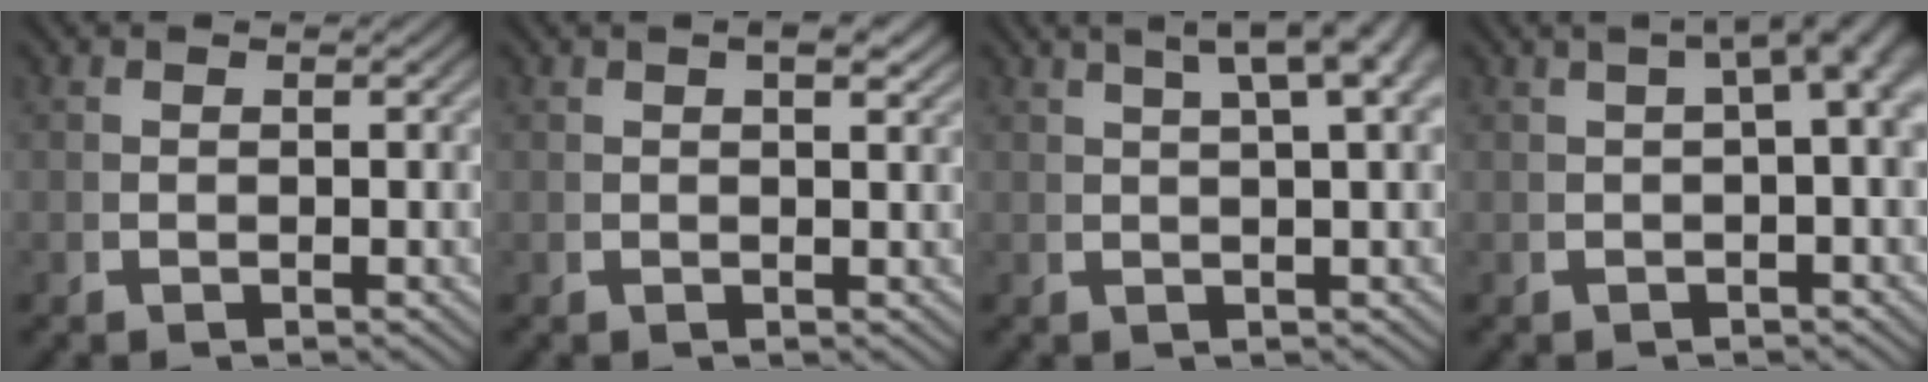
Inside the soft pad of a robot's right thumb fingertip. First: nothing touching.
{"total": 2.0, "force": [1.1, 0.5, 1.6], "torque": [-0.015, 0.006, 0.018]}
{"total": 7.2, "force": [4.0, 2.4, 5.5], "torque": [-0.053, 0.035, 0.050]}
{"total": 5.8, "force": [1.8, 2.1, 5.1], "torque": [-0.057, 0.030, 0.016]}